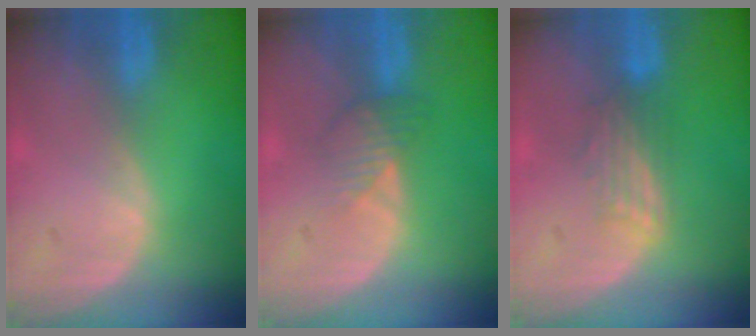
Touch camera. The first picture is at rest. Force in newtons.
{"total": 2.7, "press": 2.7, "slide": 0.3}
{"total": 3.2, "press": 3.1, "slide": 0.7}